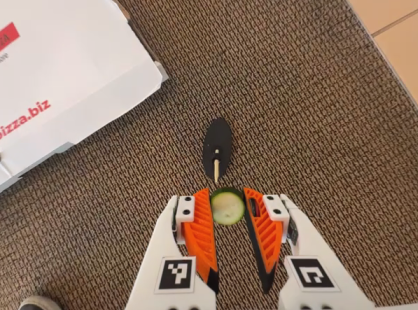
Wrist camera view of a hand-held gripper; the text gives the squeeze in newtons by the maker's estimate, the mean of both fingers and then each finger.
{"total": 6.9, "left": 7.0, "right": 6.8}